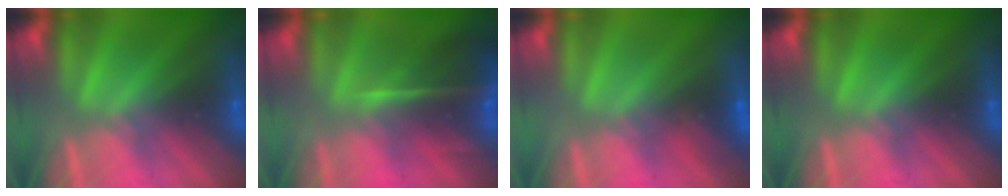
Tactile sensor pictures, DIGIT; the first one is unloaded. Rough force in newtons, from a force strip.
{"total": 7.1}
{"total": 1.2}
{"total": 0.0}